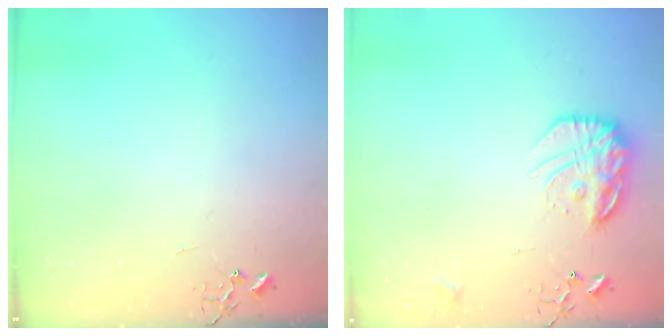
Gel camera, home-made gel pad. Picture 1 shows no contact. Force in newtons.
{"total": 15.4, "press": 15.3, "slide": 1.0}